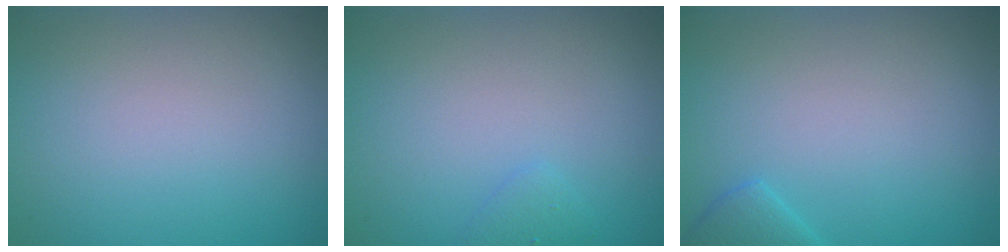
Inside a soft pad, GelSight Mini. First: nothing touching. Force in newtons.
{"total": 0.9, "press": 0.9, "slide": 0.0}
{"total": 1.8, "press": 1.8, "slide": 0.1}